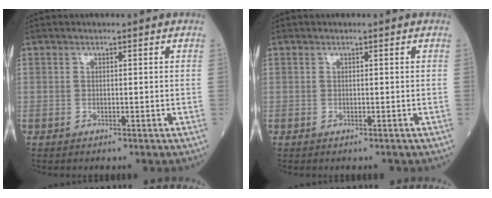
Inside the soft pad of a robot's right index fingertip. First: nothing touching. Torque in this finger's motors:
{"motor_torque": [-0.11, -0.04, -0.05, 0.01]}